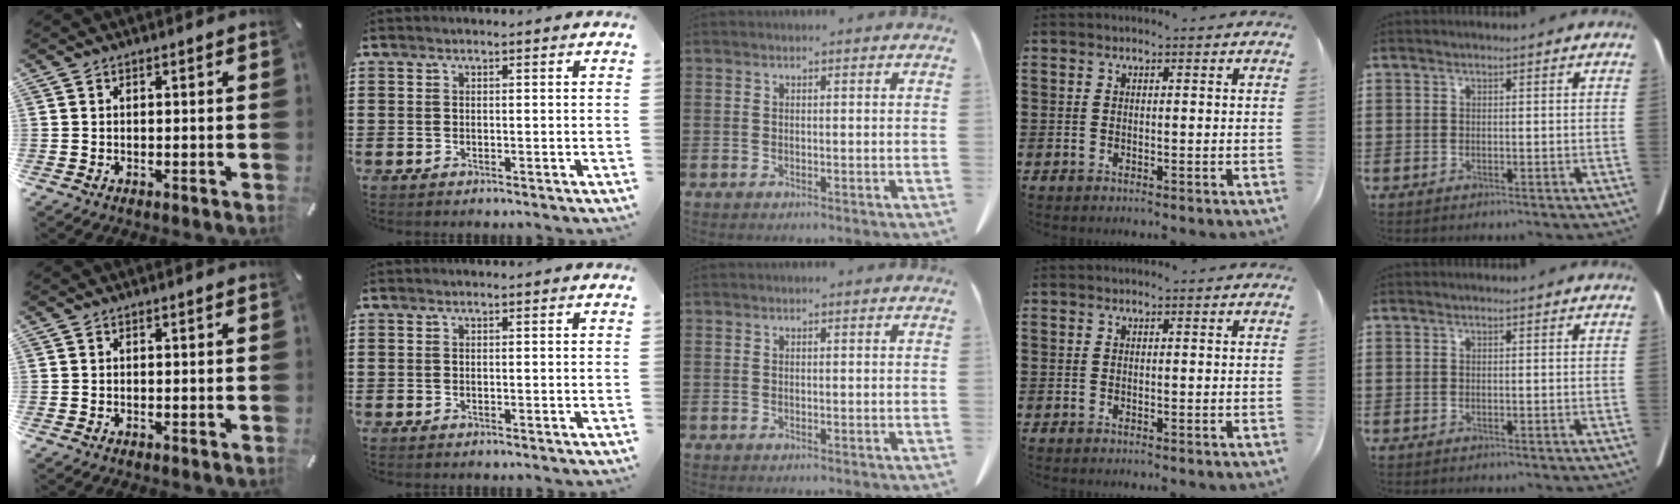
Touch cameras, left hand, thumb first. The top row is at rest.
{}